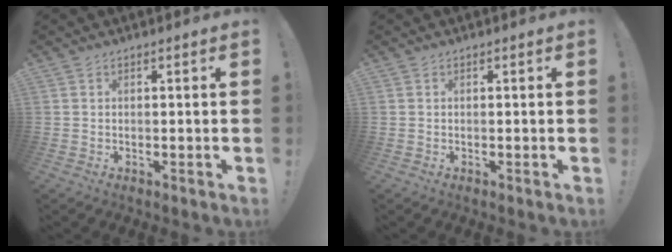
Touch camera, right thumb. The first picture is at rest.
{"total": 0.0}